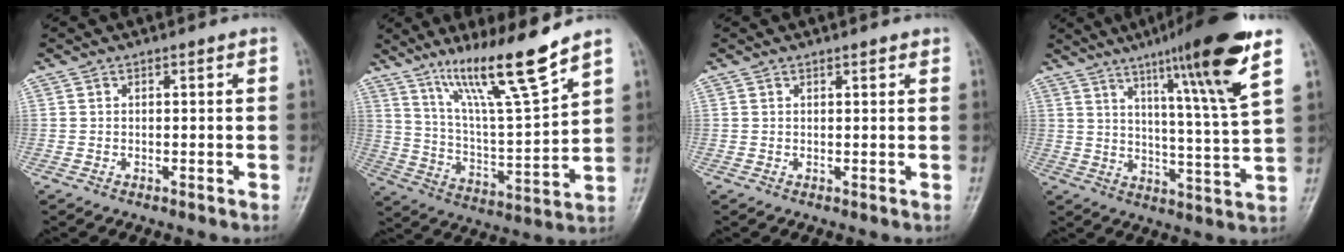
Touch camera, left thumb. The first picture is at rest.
{"total": 16.1, "force": [11.3, 0.9, 11.4], "torque": [-0.189, -0.068, 0.208]}
{"total": 1.1, "force": [0.9, 0.3, 0.5], "torque": [-0.003, -0.003, 0.012]}
{"total": 17.4, "force": [9.9, 0.2, 14.4], "torque": [-0.211, -0.048, 0.149]}